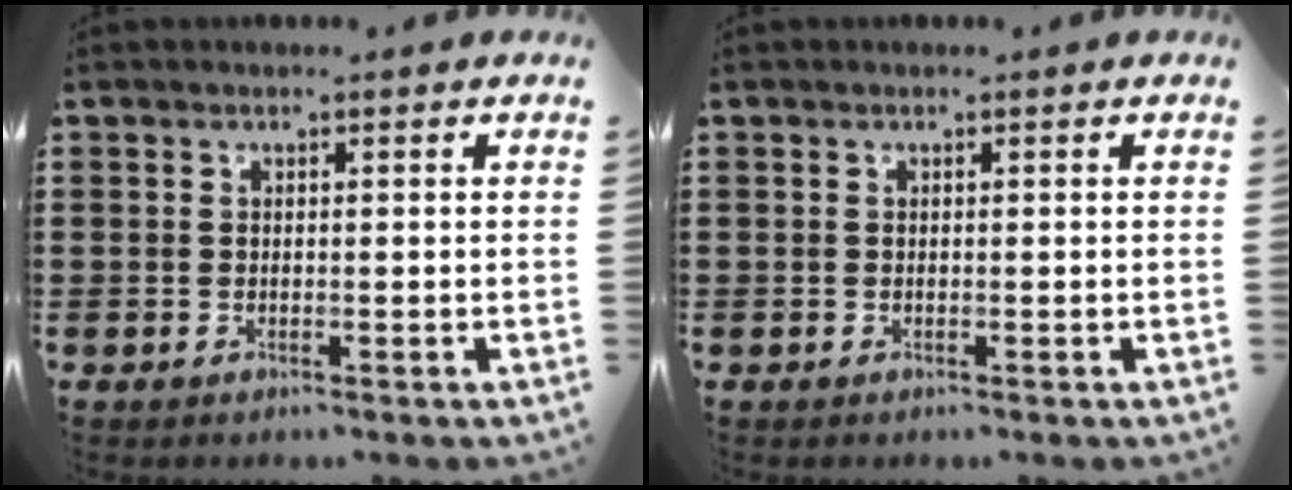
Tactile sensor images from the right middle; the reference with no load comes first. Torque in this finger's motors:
{"motor_torque": [0.03, -0.03, -0.02, 0.00]}